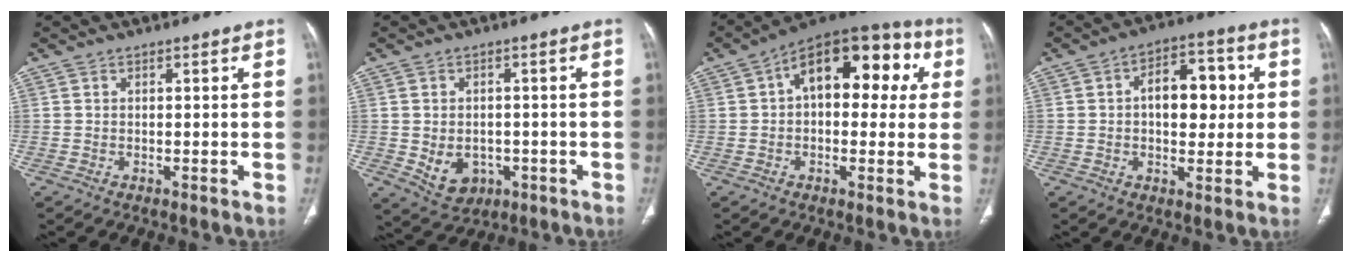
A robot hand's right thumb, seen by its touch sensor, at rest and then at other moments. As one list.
[{"total": 6.9, "force": [-1.7, 5.4, 3.9], "torque": [-0.045, 0.009, -0.007]}, {"total": 18.4, "force": [4.3, 10.3, 14.6], "torque": [-0.154, 0.039, 0.049]}, {"total": 8.8, "force": [1.2, 5.1, 7.1], "torque": [-0.078, 0.008, 0.019]}]